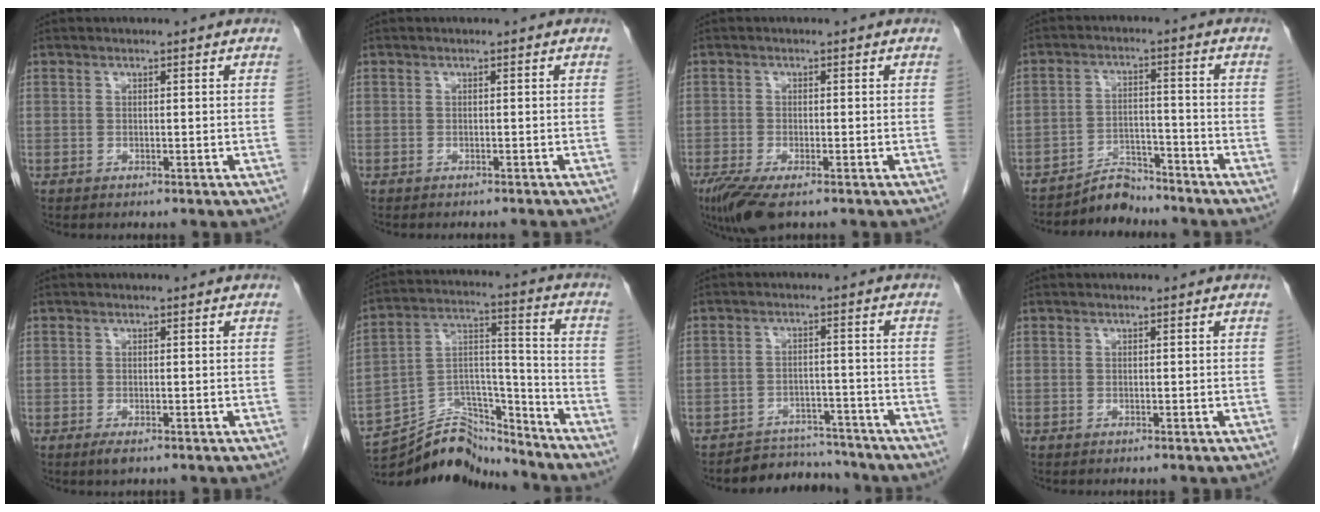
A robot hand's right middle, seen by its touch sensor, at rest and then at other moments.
{"total": 3.3, "force": [-3.1, 0.4, 1.2], "torque": [-0.019, -0.007, -0.037]}
{"total": 5.8, "force": [-3.7, 1.5, 4.2], "torque": [-0.079, -0.017, -0.063]}
{"total": 4.9, "force": [-4.7, 1.2, -0.1], "torque": [0.001, 0.004, -0.080]}
{"total": 1.4, "force": [-0.8, 0.5, 1.1], "torque": [-0.019, -0.003, -0.010]}
{"total": 15.8, "force": [-15.3, 2.7, 2.8], "torque": [-0.050, 0.042, -0.260]}
{"total": 6.5, "force": [-6.1, 2.1, -0.7], "torque": [0.018, 0.017, -0.090]}
{"total": 0.0}